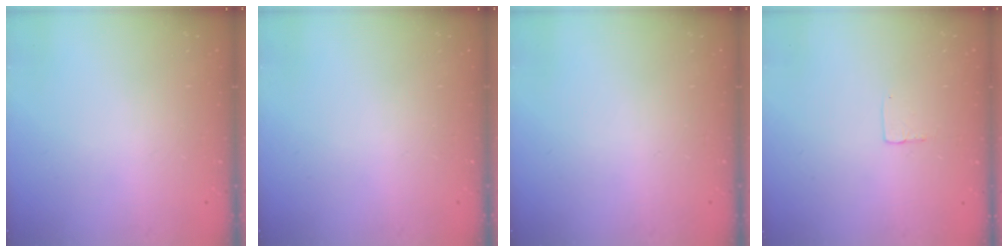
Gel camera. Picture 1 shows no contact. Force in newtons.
{"total": 0.0}
{"total": 0.0}
{"total": 2.7, "press": 2.7, "slide": 0.1}